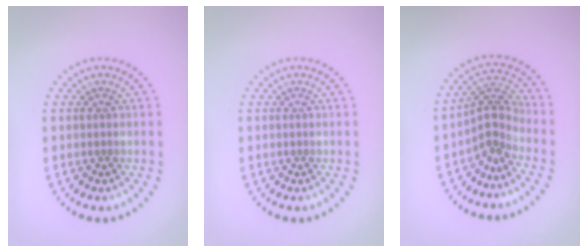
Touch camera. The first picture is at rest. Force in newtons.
{"total": 0.0}
{"total": 3.0, "press": 2.0, "slide": 2.2}